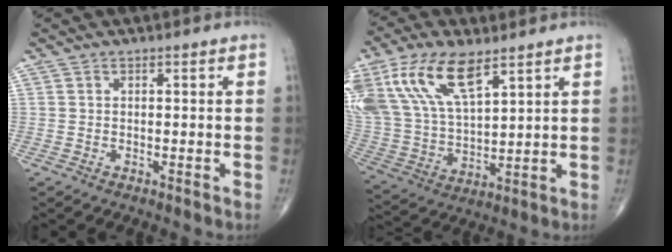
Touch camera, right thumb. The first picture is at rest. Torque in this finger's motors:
{"motor_torque": [1.03, 1.85, 1.71, 1.06, 0.57]}